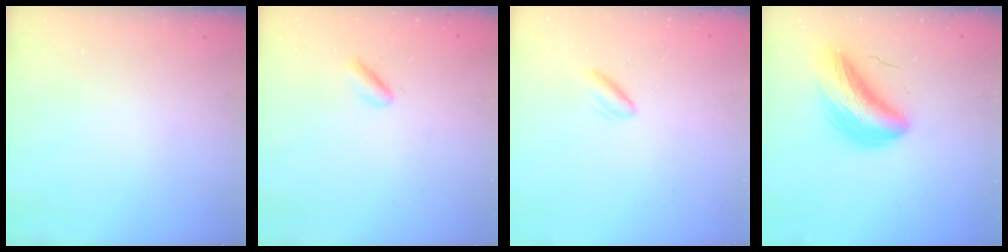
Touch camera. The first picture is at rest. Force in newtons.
{"total": 2.0, "press": 1.7, "slide": 1.1}
{"total": 3.0, "press": 2.7, "slide": 1.3}
{"total": 10.9, "press": 10.6, "slide": 2.4}